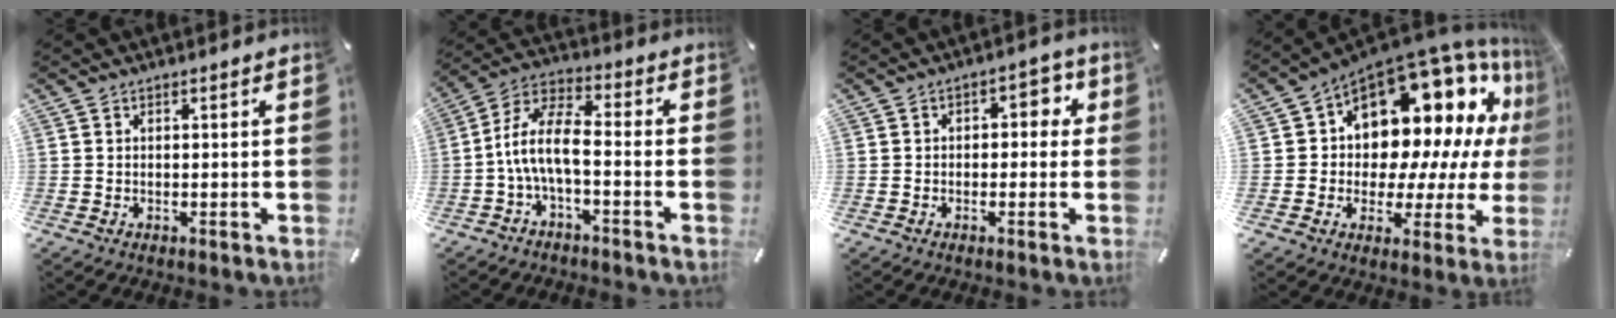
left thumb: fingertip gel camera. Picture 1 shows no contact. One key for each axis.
{"total": 10.0, "fx": -2.6, "fy": 4.3, "fz": 8.6, "tx": -0.179, "ty": 0.001, "tz": -0.048}
{"total": 4.2, "fx": -0.4, "fy": 2.9, "fz": 3.0, "tx": -0.035, "ty": 0.009, "tz": -0.019}
{"total": 17.8, "fx": 8.8, "fy": 11.5, "fz": 10.3, "tx": -0.127, "ty": -0.093, "tz": 0.156}